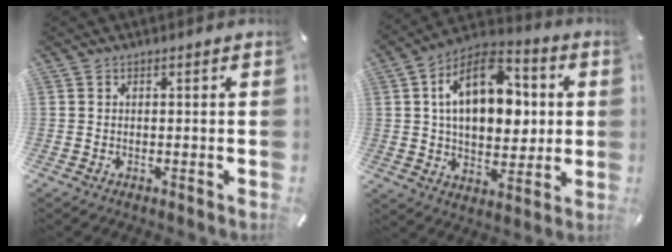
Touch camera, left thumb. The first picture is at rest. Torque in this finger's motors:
{"motor_torque": [2.50, 2.50, 1.70, -1.07, 0.61]}